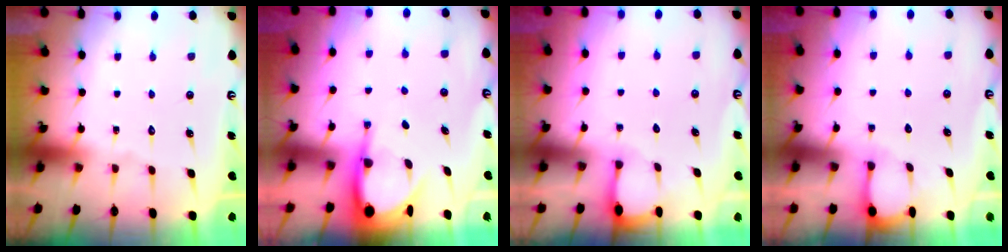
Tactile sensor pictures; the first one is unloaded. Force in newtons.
{"total": 5.3, "press": 5.3, "slide": 0.4}
{"total": 1.7, "press": 1.7, "slide": 0.2}
{"total": 2.1, "press": 2.1, "slide": 0.2}